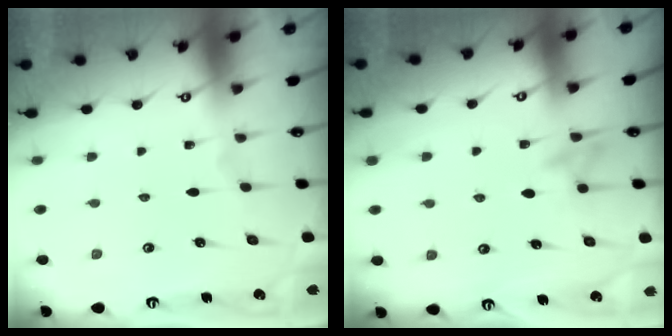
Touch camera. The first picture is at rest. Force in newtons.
{"total": 7.8, "press": 7.7, "slide": 0.8}